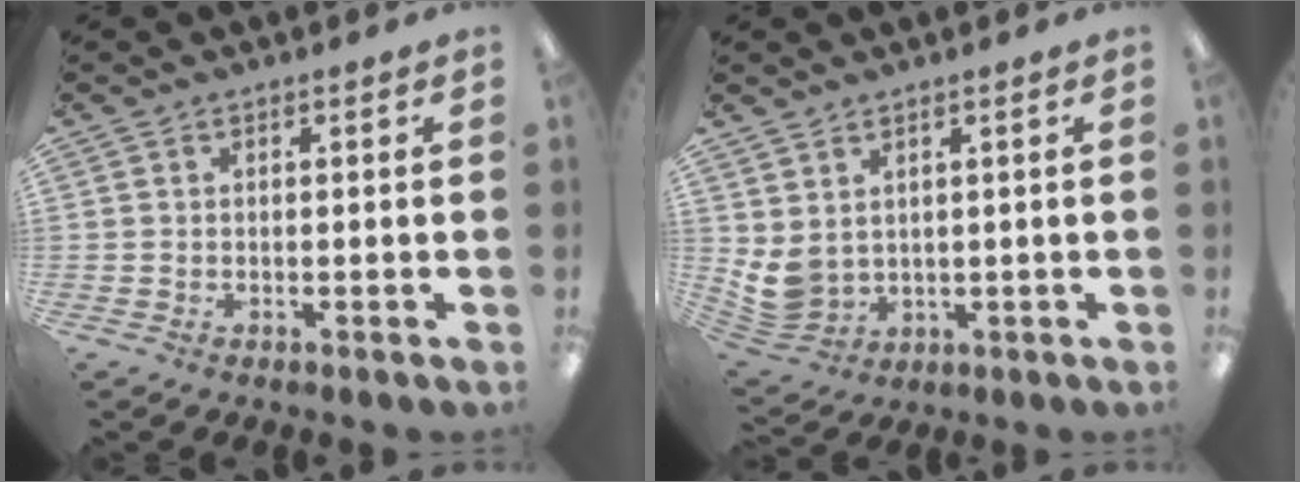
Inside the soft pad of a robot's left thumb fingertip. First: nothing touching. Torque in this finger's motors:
{"motor_torque": [0.87, 0.86, 0.78, -0.66, 0.09]}